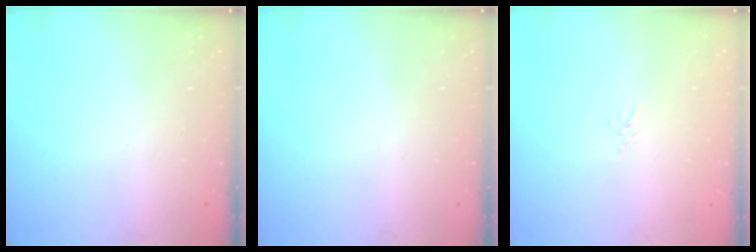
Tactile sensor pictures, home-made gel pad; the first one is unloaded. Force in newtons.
{"total": 0.0}
{"total": 3.1, "press": 3.0, "slide": 0.5}